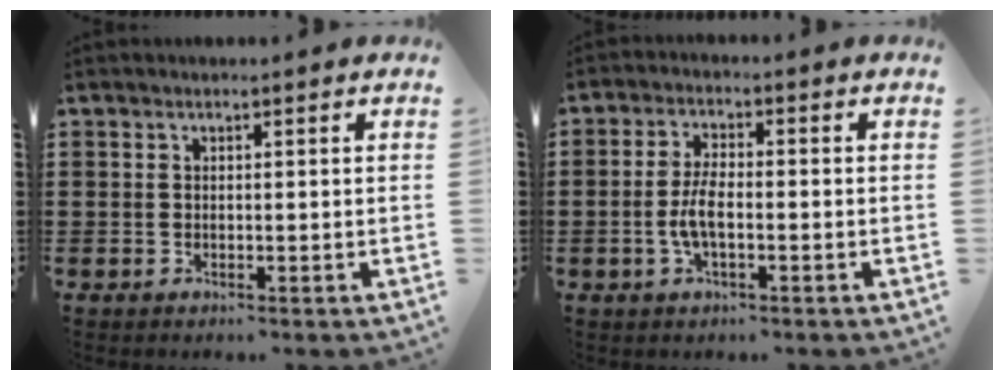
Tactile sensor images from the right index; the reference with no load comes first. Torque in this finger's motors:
{"motor_torque": [2.14, 0.00, 0.63, 0.14]}